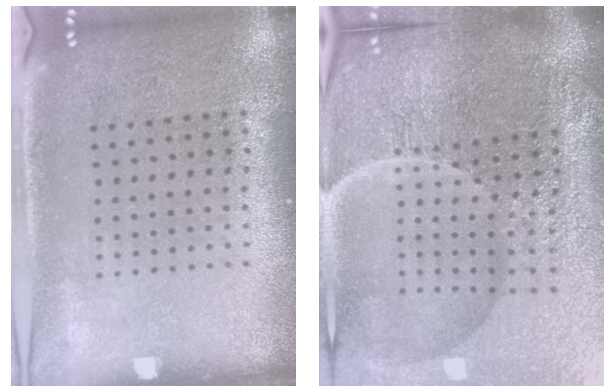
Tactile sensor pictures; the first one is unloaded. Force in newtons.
{"total": 5.7, "press": 5.4, "slide": 2.0}